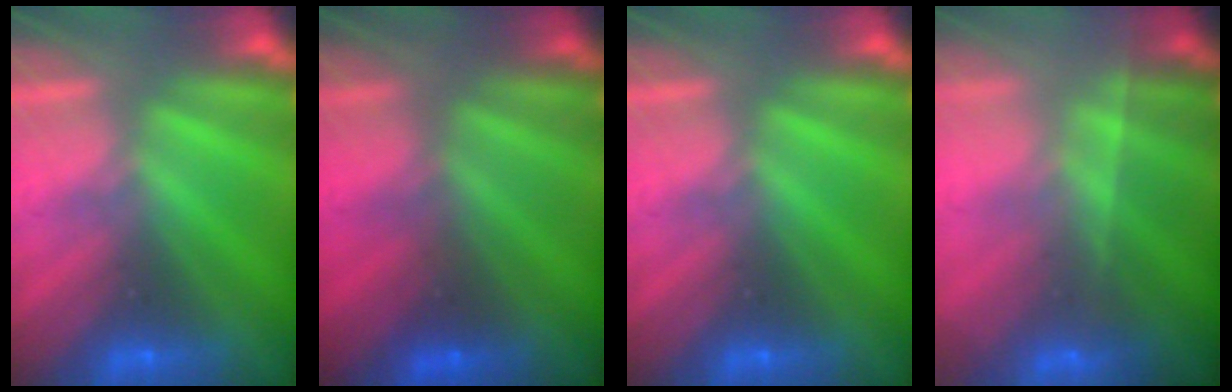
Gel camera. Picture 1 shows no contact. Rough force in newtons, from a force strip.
{"total": 1.6}
{"total": 0.0}
{"total": 8.4}